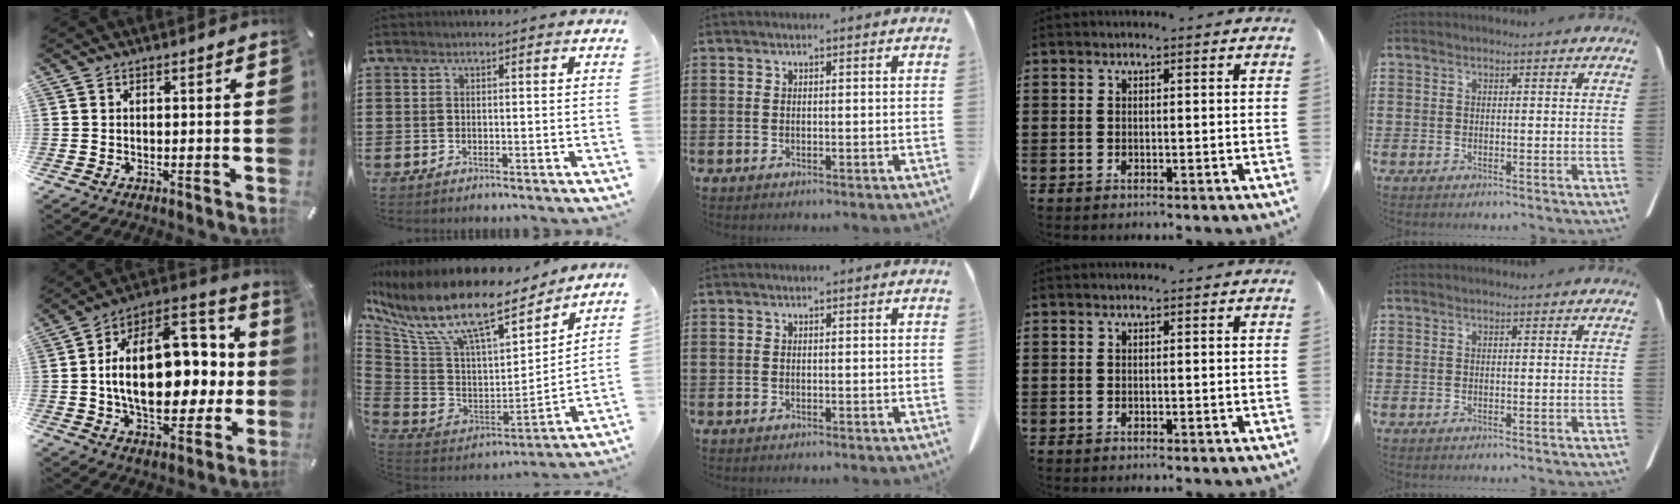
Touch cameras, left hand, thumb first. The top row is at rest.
{"thumb": {"total": 25.0, "force": [1.6, 15.6, 19.5], "torque": [-0.324, -0.011, 0.036]}, "index": {"total": 15.3, "force": [10.6, 4.2, 10.1], "torque": [-0.226, -0.070, 0.178]}}